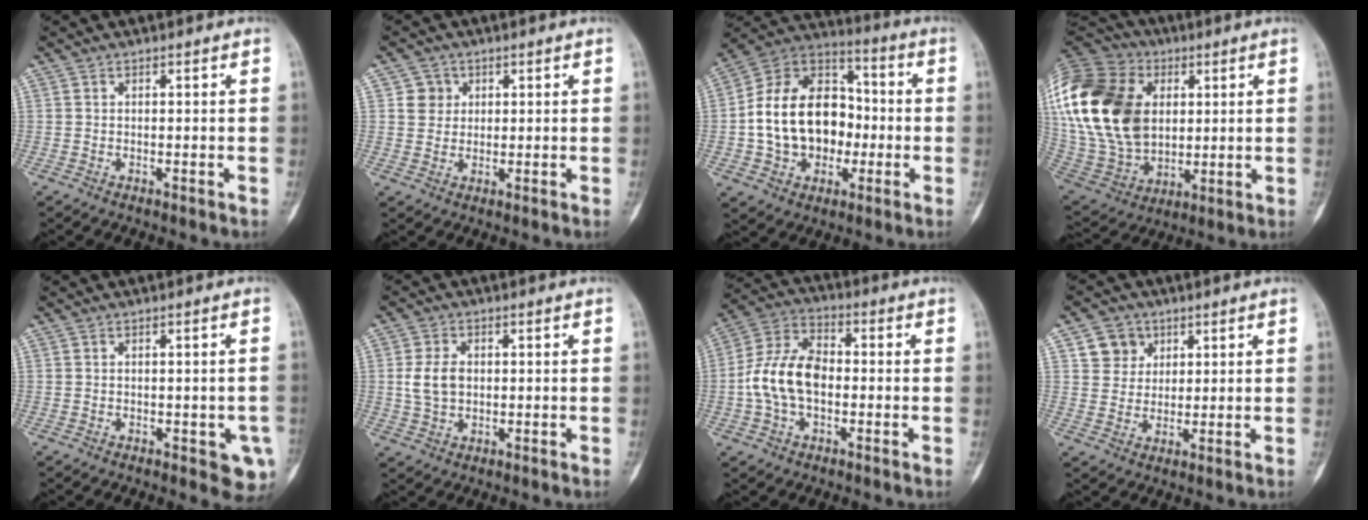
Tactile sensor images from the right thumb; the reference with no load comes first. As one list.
[{"total": 3.6, "force": [1.2, 3.4, 0.5], "torque": [0.014, -0.002, 0.017]}, {"total": 20.7, "force": [-1.9, 15.3, 13.9], "torque": [-0.201, 0.042, -0.030]}, {"total": 31.3, "force": [5.9, 22.1, 21.3], "torque": [-0.456, 0.017, 0.121]}, {"total": 5.3, "force": [-1.7, 2.3, 4.5], "torque": [-0.034, -0.002, -0.015]}, {"total": 5.7, "force": [0.4, 4.1, 4.0], "torque": [-0.072, 0.003, 0.011]}, {"total": 12.4, "force": [-1.2, 7.8, 9.5], "torque": [-0.181, 0.035, -0.031]}, {"total": 5.9, "force": [2.6, 5.2, 1.2], "torque": [0.006, -0.009, 0.046]}]